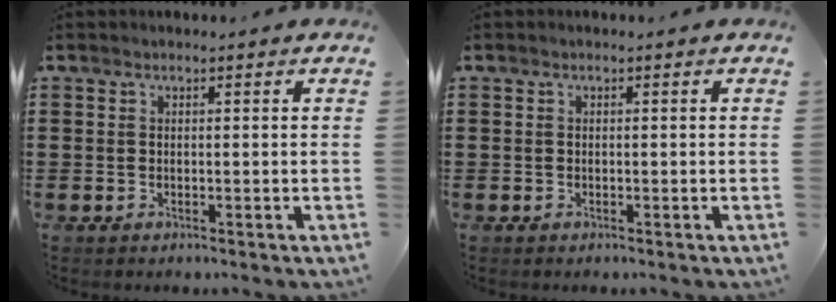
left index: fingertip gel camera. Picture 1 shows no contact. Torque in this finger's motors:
{"motor_torque": [0.00, 0.00, 0.00, 0.00]}